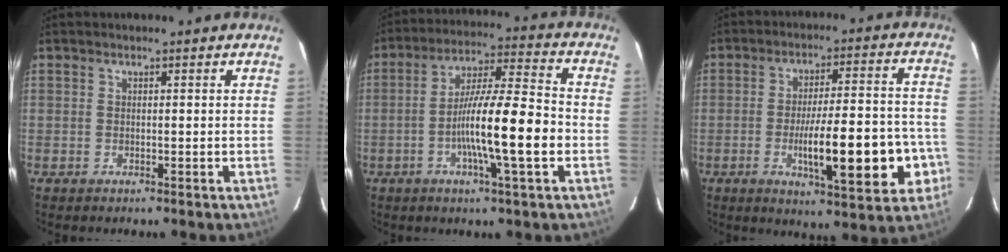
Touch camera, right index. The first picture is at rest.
{"total": 13.6, "force": [-3.4, 0.5, 13.2], "torque": [-0.227, 0.002, -0.063]}
{"total": 16.3, "force": [-4.7, 3.2, 15.3], "torque": [-0.207, 0.014, -0.060]}